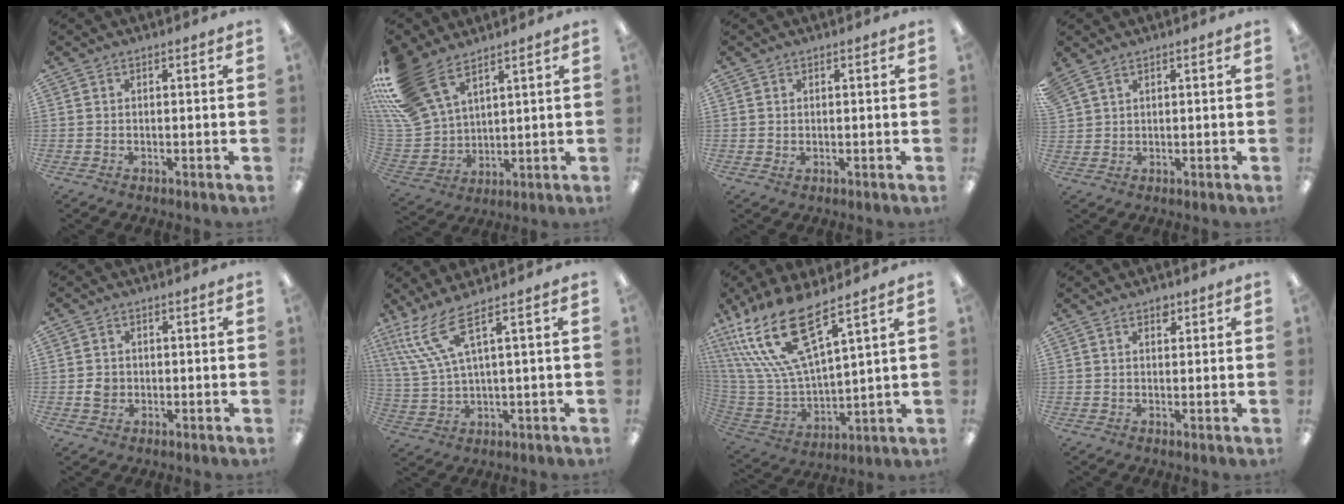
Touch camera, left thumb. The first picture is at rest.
{"total": 18.1, "force": [12.1, 9.5, 9.6], "torque": [-0.234, -0.052, 0.229]}
{"total": 0.9, "force": [0.5, 0.7, 0.4], "torque": [0.000, -0.002, 0.007]}
{"total": 2.9, "force": [2.2, 1.5, 1.1], "torque": [-0.025, -0.003, 0.044]}
{"total": 2.8, "force": [-0.3, 2.6, 1.1], "torque": [-0.013, 0.000, -0.008]}
{"total": 10.7, "force": [5.7, 2.9, 8.5], "torque": [-0.196, -0.019, 0.106]}
{"total": 20.0, "force": [13.2, 6.2, 13.8], "torque": [-0.302, -0.080, 0.229]}
{"total": 2.1, "force": [1.3, 1.3, 1.1], "torque": [-0.006, -0.004, 0.020]}